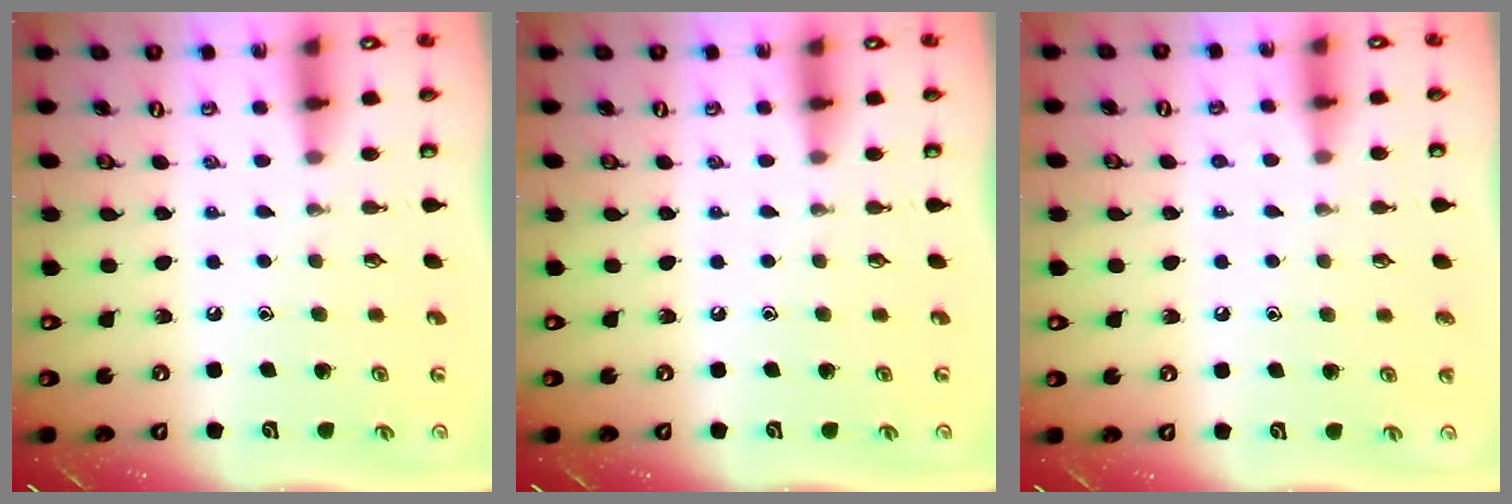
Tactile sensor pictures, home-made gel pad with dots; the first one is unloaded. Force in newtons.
{"total": 0.0}
{"total": 3.2, "press": 3.2, "slide": 0.3}